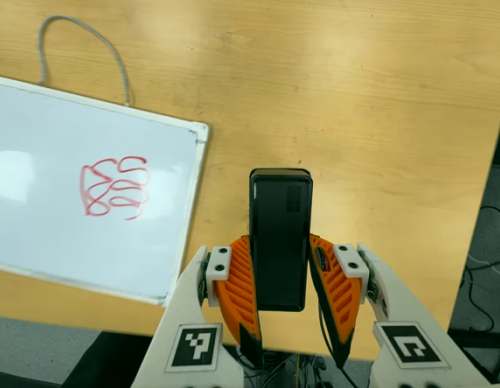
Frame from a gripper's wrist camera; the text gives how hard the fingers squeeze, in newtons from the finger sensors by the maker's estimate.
{"total": 4.2, "left": 2.7, "right": 5.7}